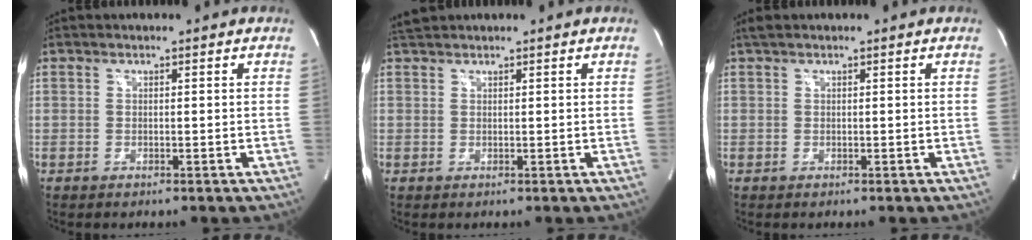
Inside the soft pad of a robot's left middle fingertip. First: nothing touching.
{"total": 1.7, "force": [1.3, 1.0, 0.2], "torque": [-0.006, 0.011, 0.023]}
{"total": 0.6, "force": [0.3, 0.5, 0.2], "torque": [-0.002, 0.003, 0.002]}